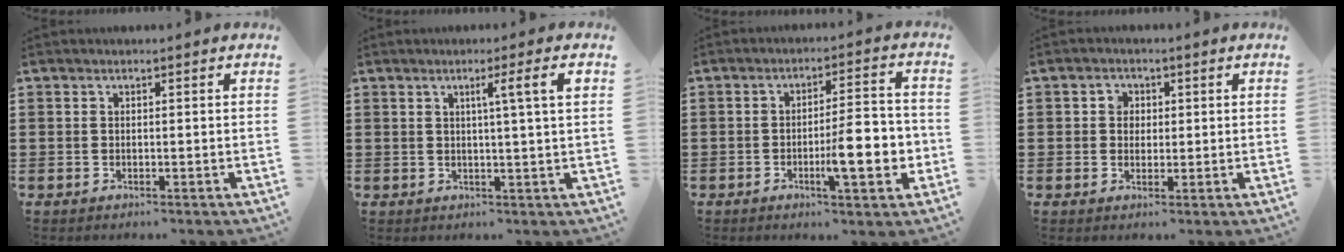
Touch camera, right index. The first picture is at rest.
{"total": 5.0, "force": [1.4, -0.4, 4.8], "torque": [-0.085, -0.007, 0.015]}
{"total": 9.4, "force": [-2.3, 2.4, 8.8], "torque": [-0.116, -0.006, -0.039]}
{"total": 2.1, "force": [0.2, 2.0, 0.8], "torque": [-0.024, 0.011, 0.001]}